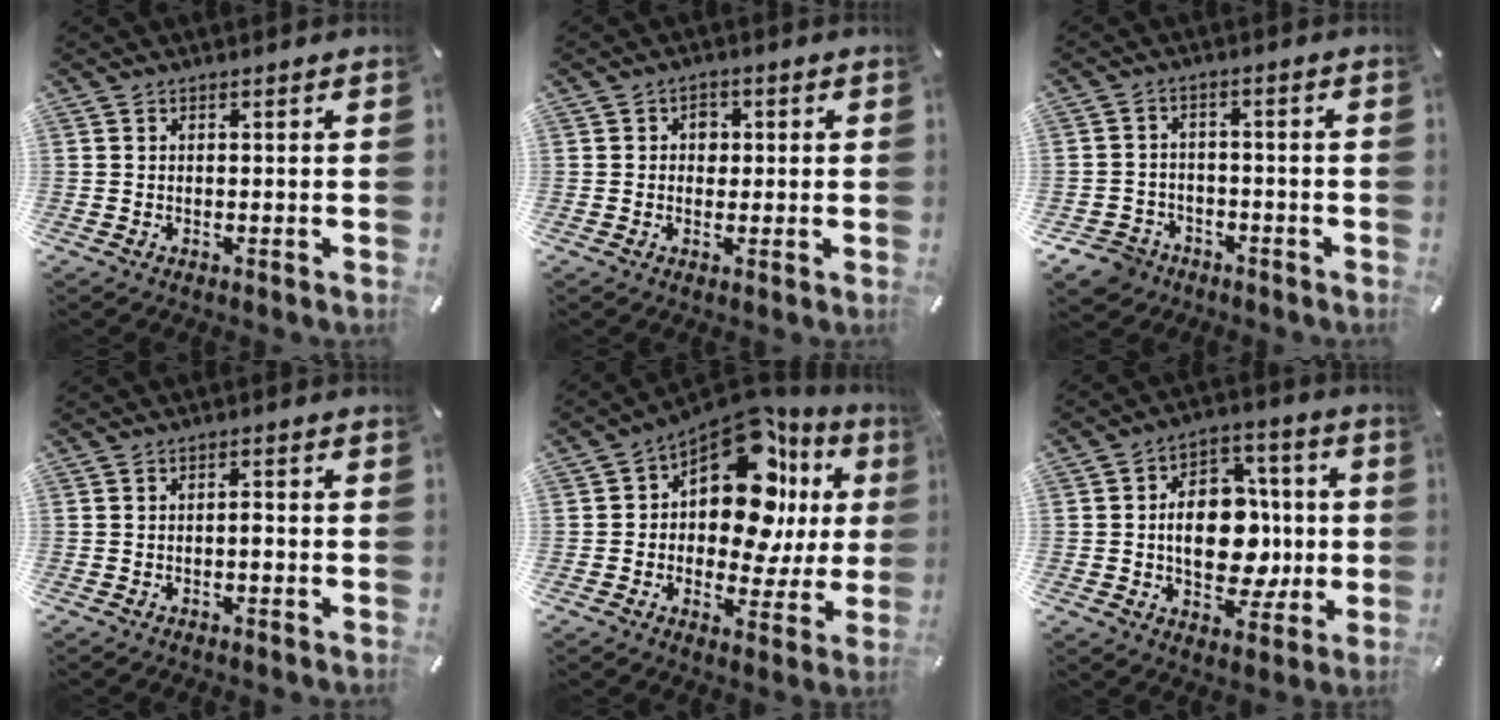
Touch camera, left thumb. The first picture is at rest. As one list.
[{"total": 3.1, "force": [0.1, 2.7, 1.6], "torque": [-0.009, -0.002, -0.007]}, {"total": 5.4, "force": [-3.4, 4.1, 1.2], "torque": [-0.037, 0.016, -0.068]}, {"total": 1.6, "force": [-0.4, 0.7, 1.4], "torque": [-0.027, 0.003, -0.009]}, {"total": 17.8, "force": [7.3, 9.8, 13.0], "torque": [-0.210, -0.064, 0.118]}, {"total": 15.5, "force": [-1.2, 11.1, 10.7], "torque": [-0.172, 0.005, -0.017]}]